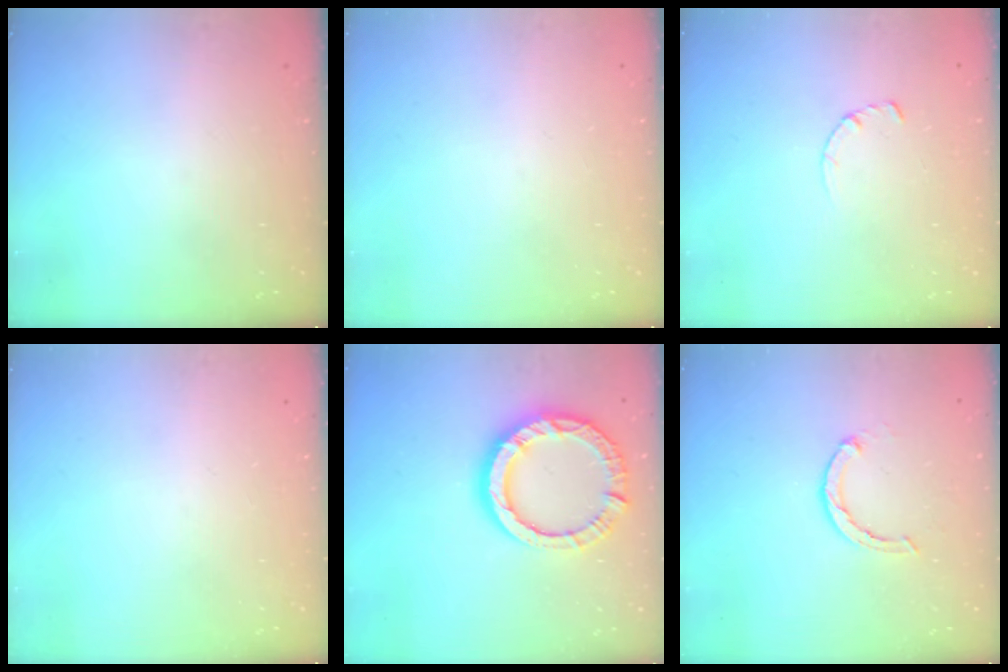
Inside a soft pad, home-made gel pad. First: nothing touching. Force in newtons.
{"total": 0.0}
{"total": 2.8, "press": 2.8, "slide": 0.4}
{"total": 0.0}
{"total": 14.8, "press": 14.7, "slide": 1.6}
{"total": 2.1, "press": 2.0, "slide": 0.4}